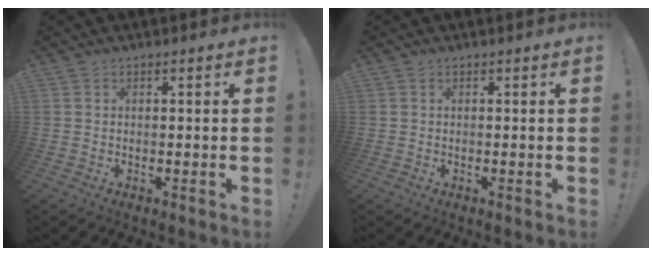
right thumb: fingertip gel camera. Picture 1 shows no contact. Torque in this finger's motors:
{"motor_torque": [0.21, -0.03, -0.38, 0.26, -0.01]}